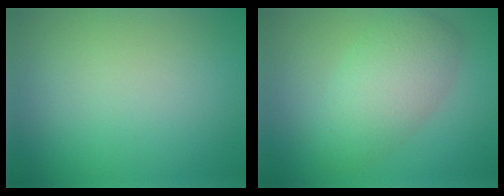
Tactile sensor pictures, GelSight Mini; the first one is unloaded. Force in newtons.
{"total": 4.9, "press": 4.9, "slide": 0.1}